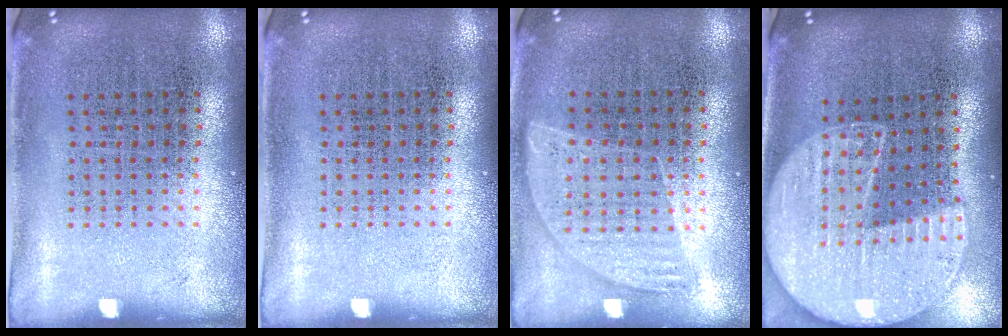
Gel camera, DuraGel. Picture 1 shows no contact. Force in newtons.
{"total": 0.0}
{"total": 0.9, "press": 0.8, "slide": 0.3}
{"total": 2.1, "press": 1.9, "slide": 0.9}